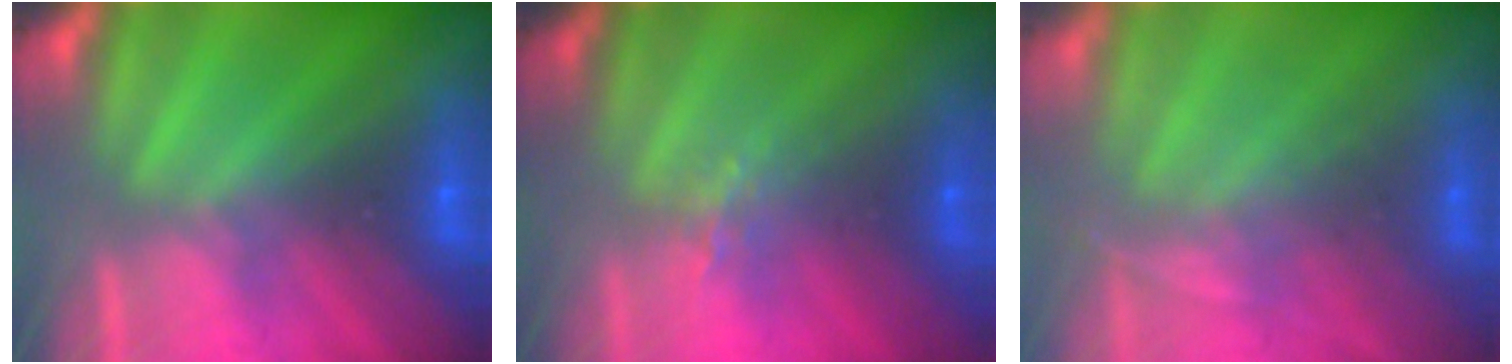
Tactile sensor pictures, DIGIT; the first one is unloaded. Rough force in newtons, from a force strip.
{"total": 1.4}
{"total": 1.9}